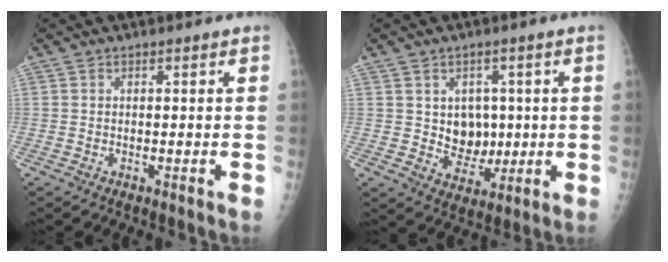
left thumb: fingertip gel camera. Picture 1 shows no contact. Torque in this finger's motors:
{"motor_torque": [0.01, 0.01, 0.33, -0.07, 0.01]}